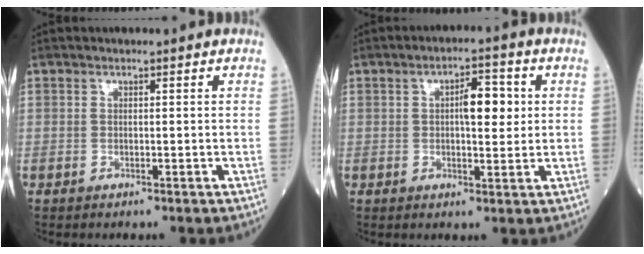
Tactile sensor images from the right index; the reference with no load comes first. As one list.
[{"total": 5.7, "force": [1.0, 1.9, 5.3], "torque": [-0.079, 0.009, 0.014]}]